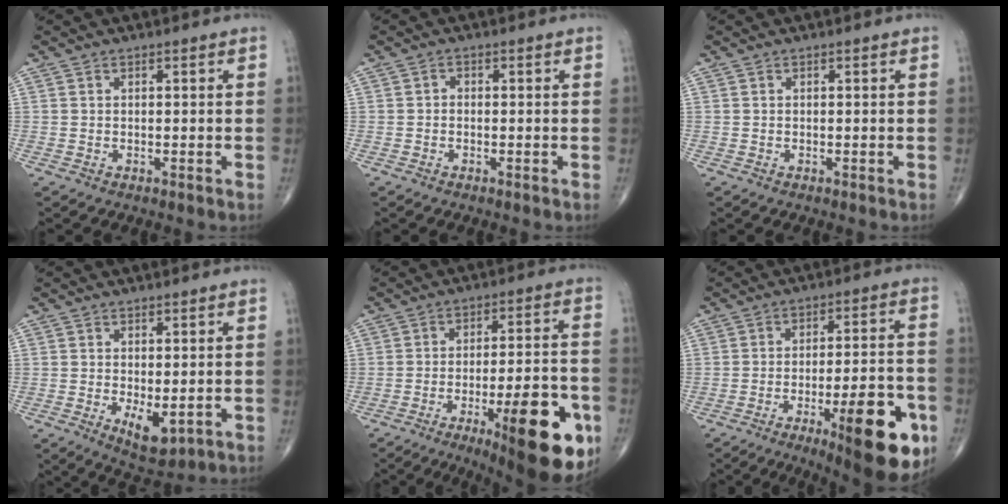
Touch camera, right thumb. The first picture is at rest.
{"total": 0.9, "force": [-0.2, 0.7, 0.5], "torque": [0.000, 0.003, -0.008]}
{"total": 0.0}
{"total": 5.5, "force": [-1.0, 2.5, 4.8], "torque": [-0.064, -0.016, -0.005]}
{"total": 21.4, "force": [-8.8, 6.0, 18.6], "torque": [-0.210, 0.028, -0.112]}
{"total": 19.2, "force": [-8.0, 5.3, 16.6], "torque": [-0.187, 0.025, -0.104]}